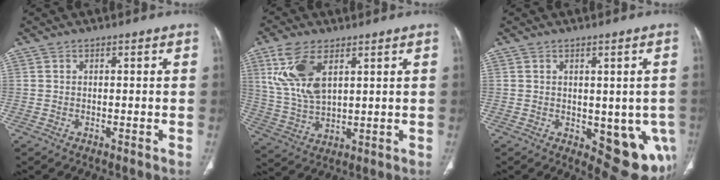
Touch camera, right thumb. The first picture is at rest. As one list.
[{"total": 11.6, "force": [5.0, 5.7, 8.8], "torque": [-0.181, -0.015, 0.107]}, {"total": 11.6, "force": [-3.0, 6.1, 9.4], "torque": [-0.075, -0.016, -0.023]}]